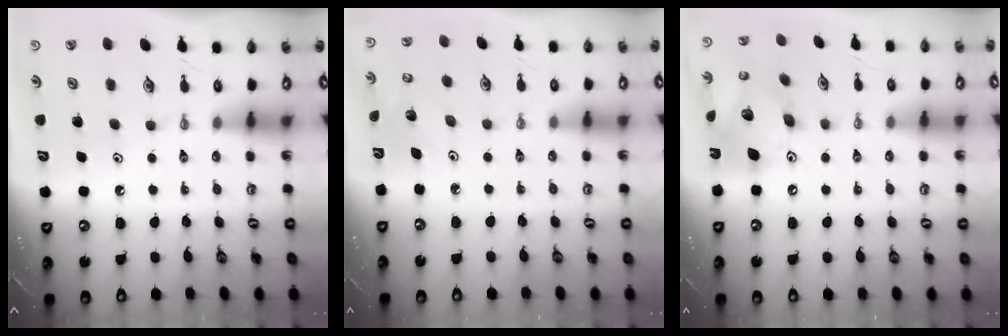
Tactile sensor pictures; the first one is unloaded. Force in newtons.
{"total": 2.2, "press": 2.2, "slide": 0.2}
{"total": 16.3, "press": 16.0, "slide": 3.0}